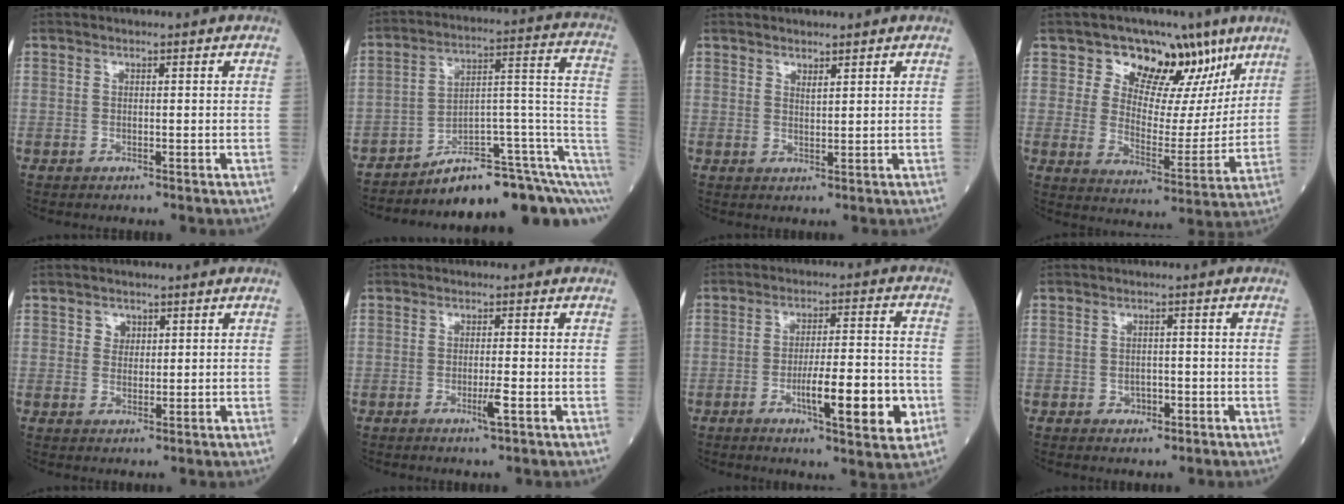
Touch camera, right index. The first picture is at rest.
{"total": 13.8, "force": [-9.7, 3.5, 9.2], "torque": [-0.085, 0.085, -0.140]}
{"total": 1.3, "force": [1.1, 0.2, 0.6], "torque": [-0.015, -0.005, 0.022]}
{"total": 12.7, "force": [7.9, 7.5, 6.4], "torque": [-0.076, 0.006, 0.125]}
{"total": 1.9, "force": [0.9, 1.5, 0.6], "torque": [-0.004, -0.001, 0.013]}
{"total": 2.2, "force": [-1.0, -0.2, 2.0], "torque": [-0.036, -0.004, -0.016]}
{"total": 11.3, "force": [-3.7, 1.5, 10.5], "torque": [-0.162, -0.005, -0.056]}
{"total": 1.9, "force": [-0.8, 1.3, 1.0], "torque": [-0.011, 0.005, -0.005]}